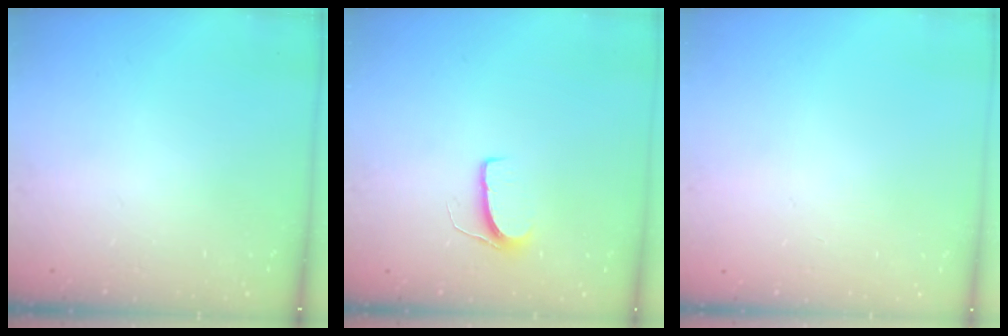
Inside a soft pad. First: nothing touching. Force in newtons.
{"total": 6.4, "press": 6.4, "slide": 0.6}
{"total": 0.0}